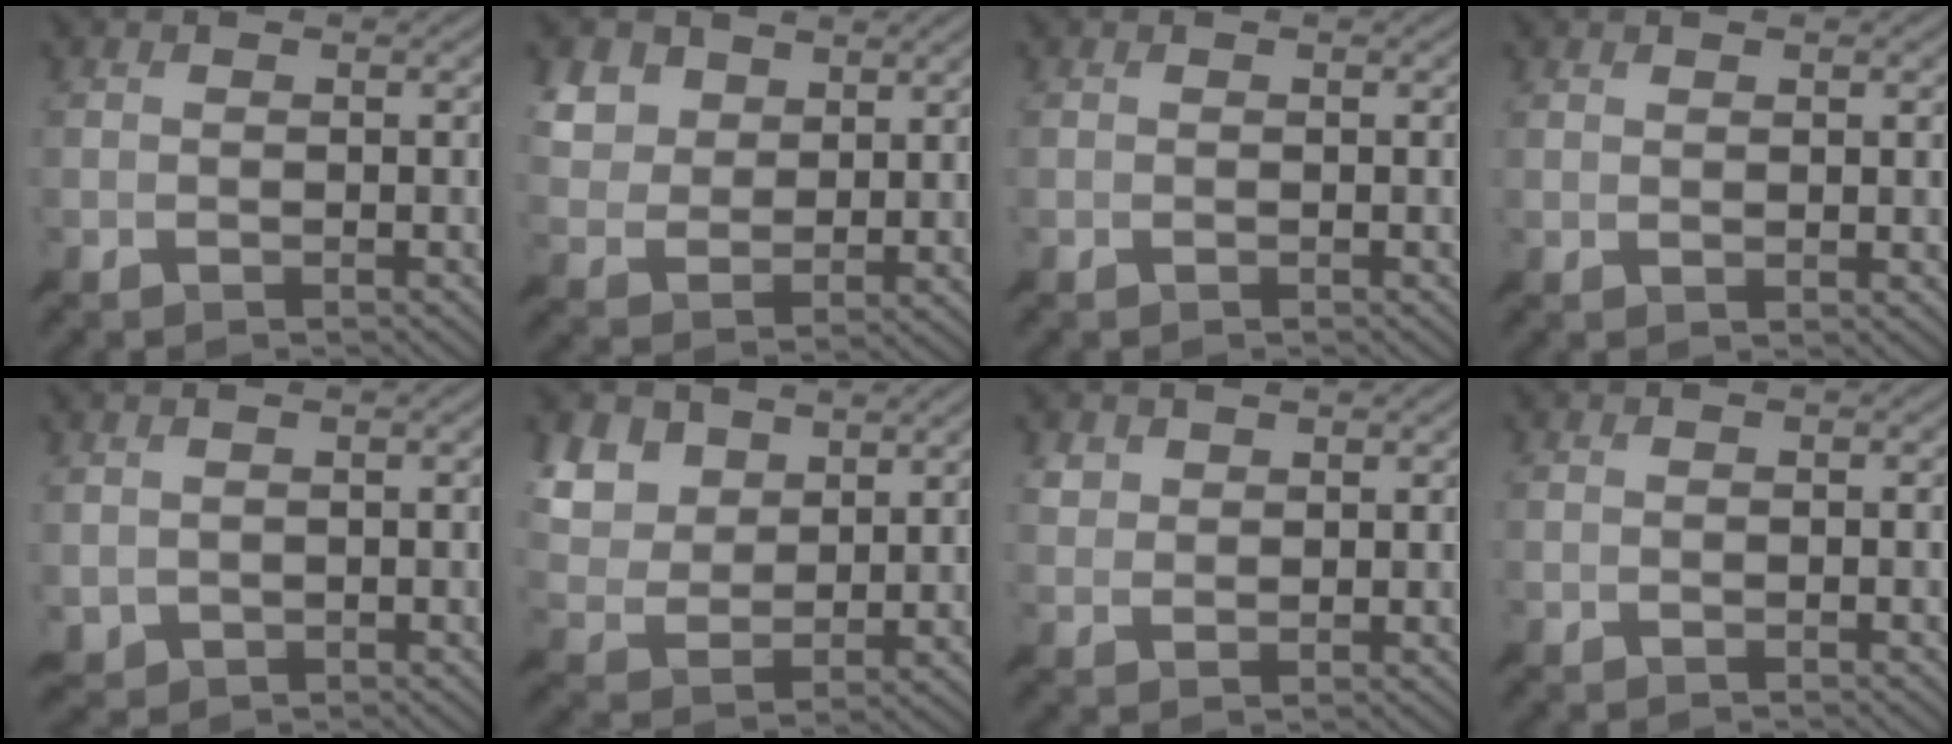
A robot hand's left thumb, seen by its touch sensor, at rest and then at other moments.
{"total": 7.9, "force": [5.1, 3.9, 4.7], "torque": [-0.148, 0.046, 0.108]}
{"total": 0.0}
{"total": 2.2, "force": [1.4, -1.7, -0.3], "torque": [0.023, 0.019, 0.018]}
{"total": 3.7, "force": [2.5, 2.0, 1.9], "torque": [-0.075, 0.010, 0.052]}
{"total": 8.2, "force": [5.9, 2.9, 5.0], "torque": [-0.135, 0.051, 0.120]}
{"total": 3.6, "force": [3.5, -0.4, 0.6], "torque": [-0.016, 0.026, 0.060]}
{"total": 1.4, "force": [0.6, -1.2, -0.3], "torque": [0.021, 0.013, 0.005]}